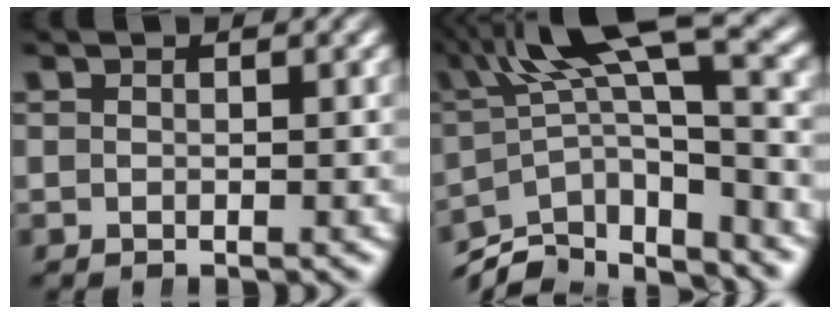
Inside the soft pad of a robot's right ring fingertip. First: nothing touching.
{"total": 10.9, "force": [-1.9, 6.2, 8.8], "torque": [-0.146, -0.030, -0.018]}